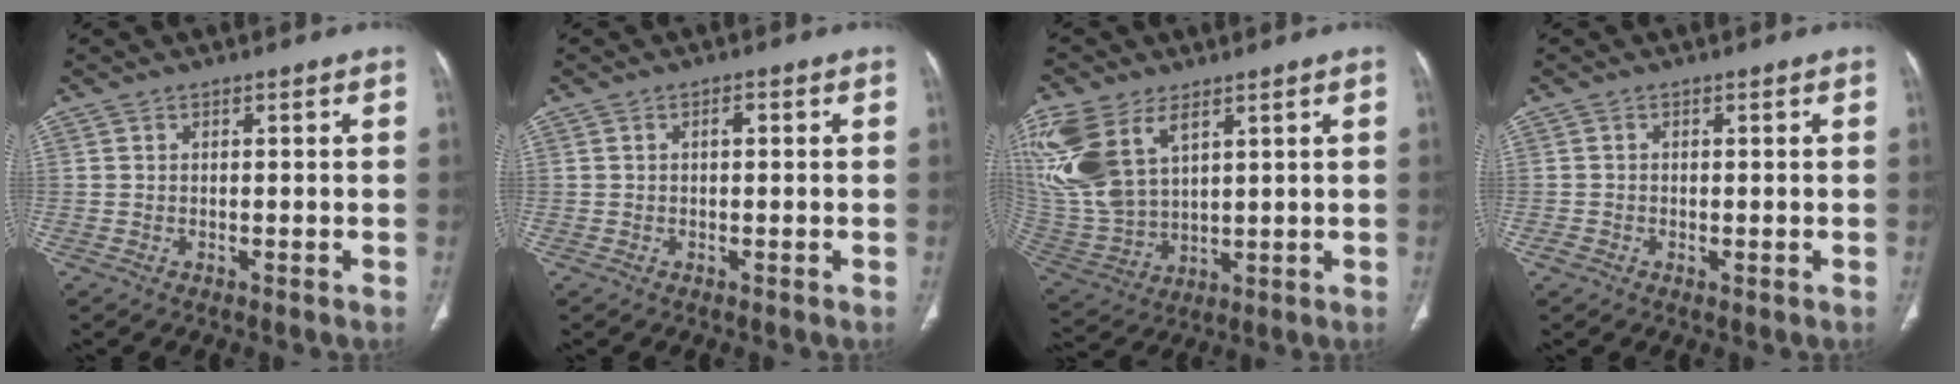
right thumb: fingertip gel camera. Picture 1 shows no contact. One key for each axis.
{"total": 1.1, "fx": 0.1, "fy": 0.6, "fz": 0.9, "tx": -0.014, "ty": 0.004, "tz": 0.000}
{"total": 19.7, "fx": 9.0, "fy": 11.5, "fz": 13.2, "tx": -0.312, "ty": -0.014, "tz": 0.192}
{"total": 1.3, "fx": -0.4, "fy": 1.0, "fz": 0.8, "tx": -0.011, "ty": 0.001, "tz": -0.006}